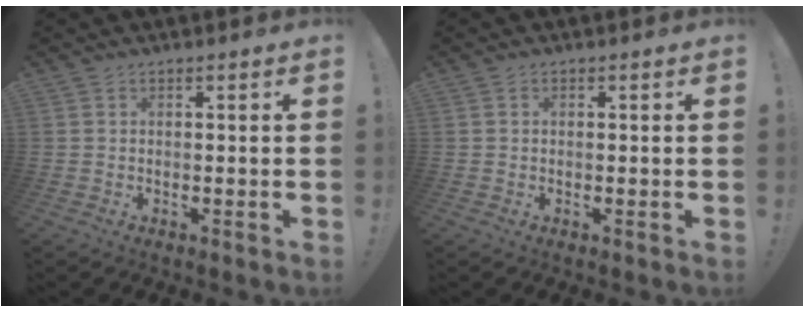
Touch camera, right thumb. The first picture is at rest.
{"total": 0.0}